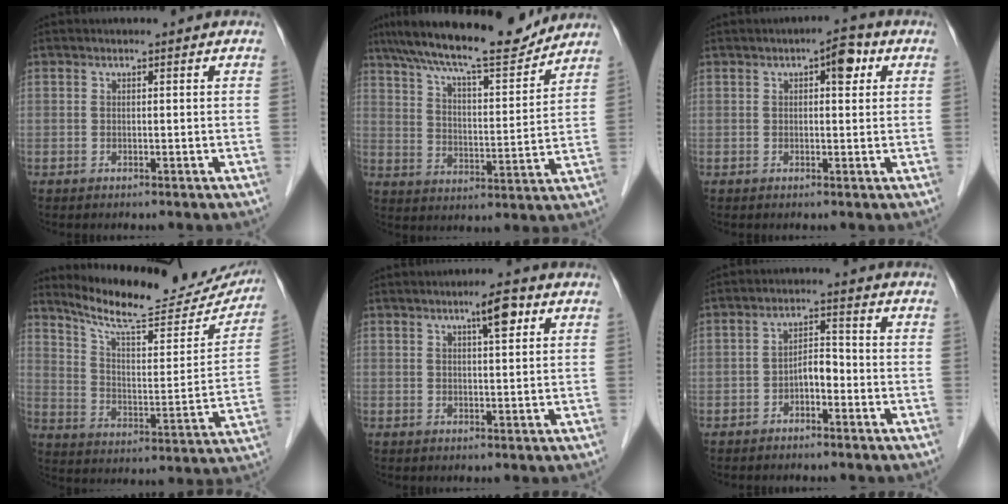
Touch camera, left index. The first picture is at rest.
{"total": 16.2, "force": [14.4, 2.1, 7.2], "torque": [-0.125, 0.009, 0.228]}
{"total": 3.7, "force": [1.4, 1.4, 3.2], "torque": [-0.041, 0.015, 0.013]}
{"total": 21.4, "force": [19.5, 4.1, 7.6], "torque": [-0.112, -0.032, 0.272]}
{"total": 3.7, "force": [1.9, 0.5, 3.2], "torque": [-0.051, 0.006, 0.028]}
{"total": 3.4, "force": [-1.7, 1.5, 2.5], "torque": [-0.044, 0.015, -0.030]}